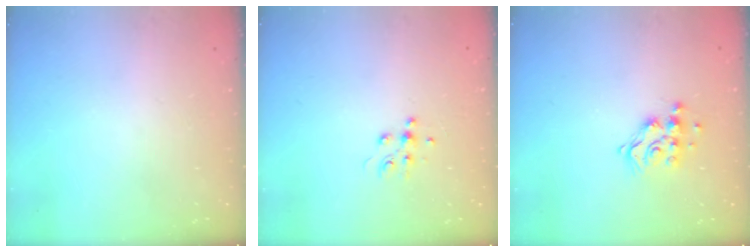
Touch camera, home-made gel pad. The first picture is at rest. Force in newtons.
{"total": 6.1, "press": 6.0, "slide": 1.3}
{"total": 11.2, "press": 11.2, "slide": 0.7}